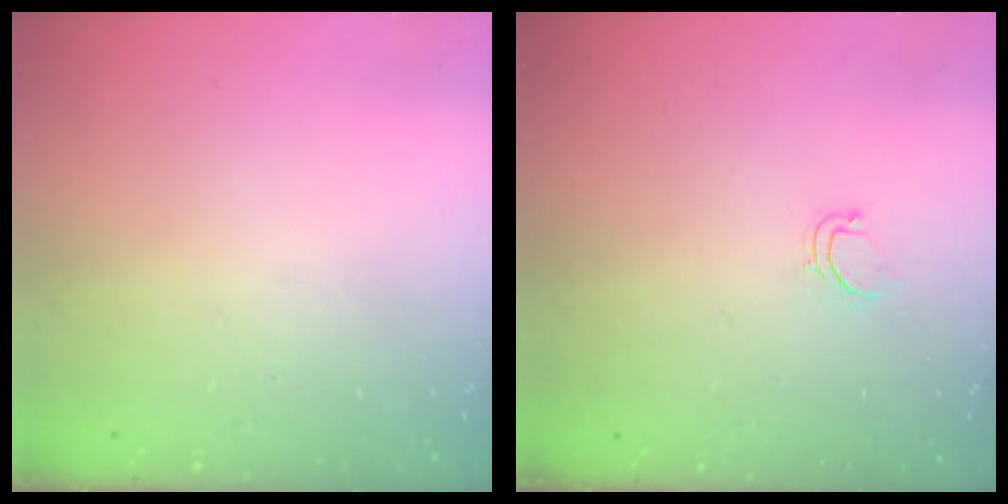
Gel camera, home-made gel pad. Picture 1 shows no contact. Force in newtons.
{"total": 4.1, "press": 4.1, "slide": 0.7}